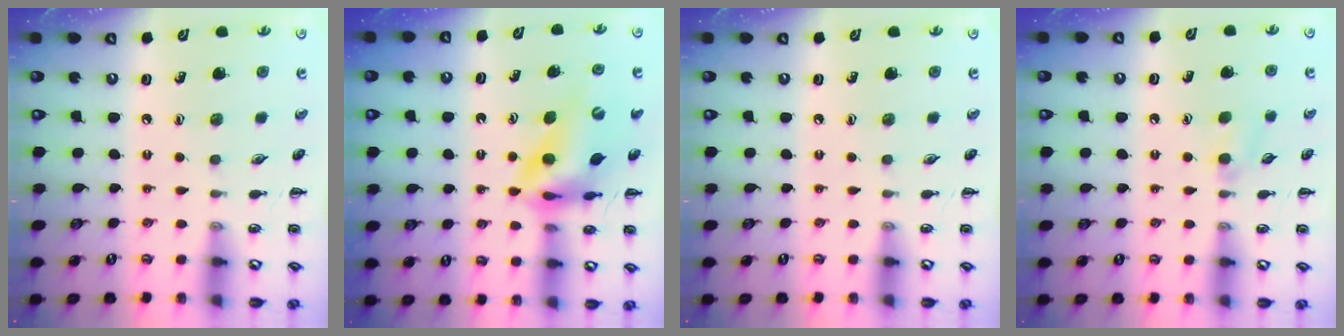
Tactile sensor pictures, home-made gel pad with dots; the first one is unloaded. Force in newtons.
{"total": 11.5, "press": 10.9, "slide": 3.5}
{"total": 0.0}
{"total": 4.4, "press": 4.1, "slide": 1.6}